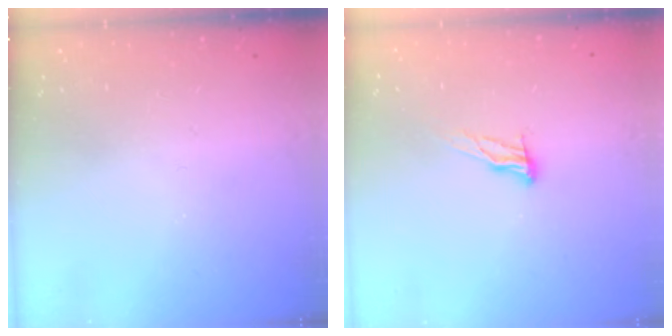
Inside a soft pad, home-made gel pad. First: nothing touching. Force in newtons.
{"total": 8.7, "press": 8.4, "slide": 2.4}